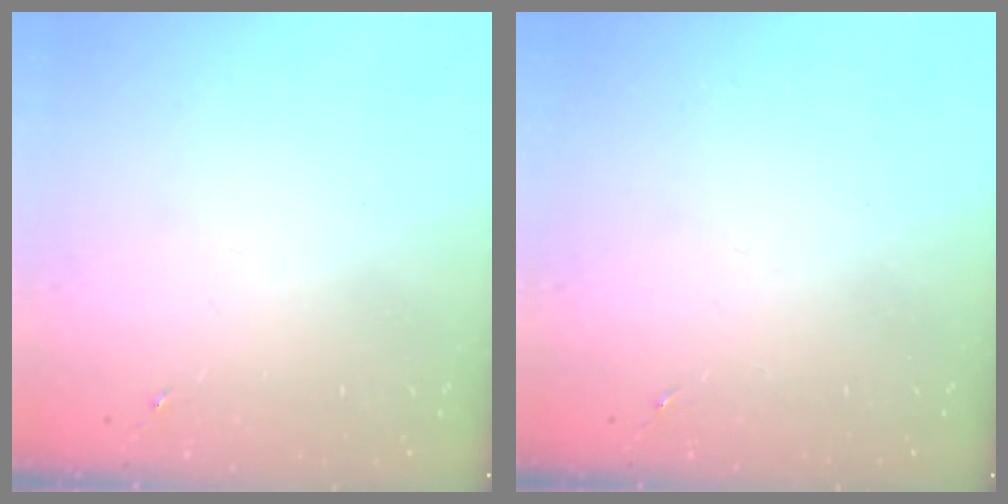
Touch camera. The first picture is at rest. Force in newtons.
{"total": 0.0}